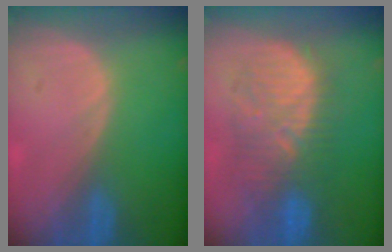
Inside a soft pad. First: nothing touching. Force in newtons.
{"total": 9.4, "press": 9.4, "slide": 1.0}